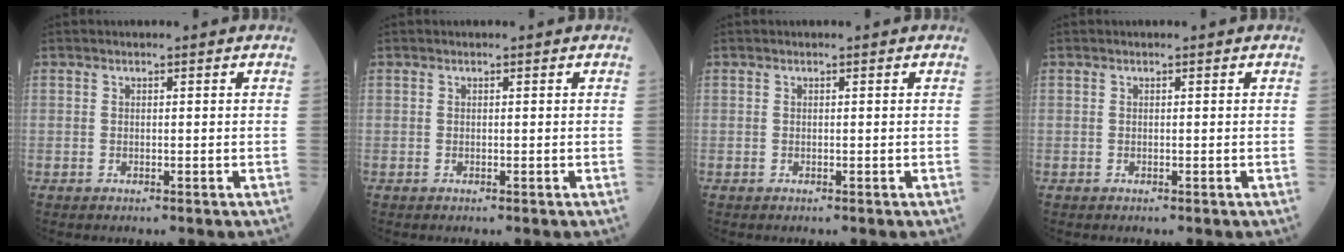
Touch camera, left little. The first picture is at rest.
{"total": 0.0}
{"total": 0.0}
{"total": 0.0}